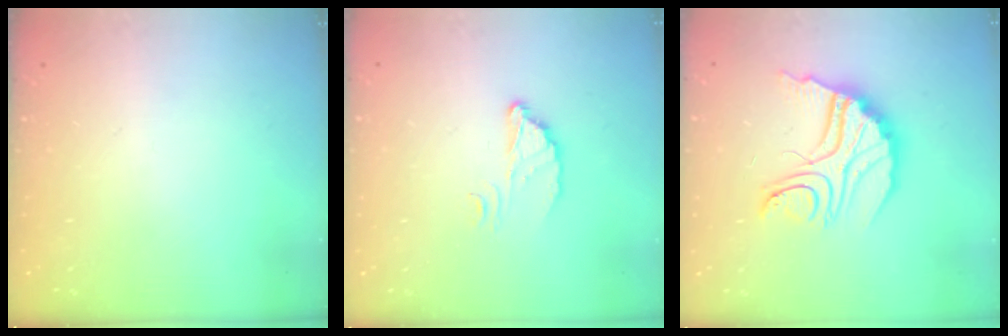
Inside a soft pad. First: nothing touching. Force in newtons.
{"total": 3.4, "press": 3.4, "slide": 0.2}
{"total": 17.0, "press": 16.9, "slide": 1.4}